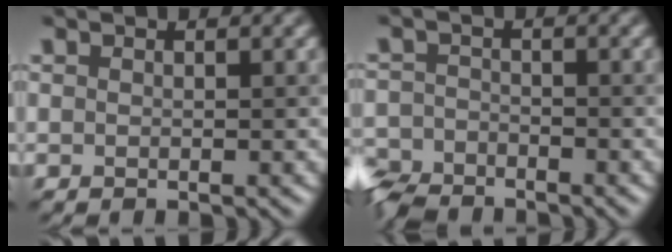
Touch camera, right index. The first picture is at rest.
{"total": 4.4, "force": [-3.9, 1.6, 1.2], "torque": [-0.028, -0.011, -0.088]}